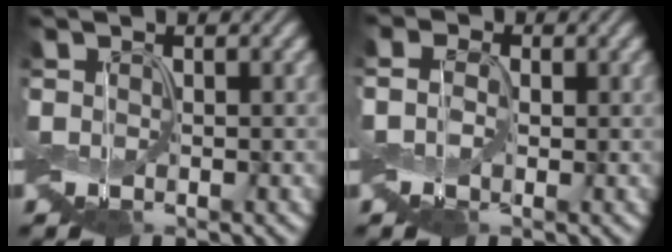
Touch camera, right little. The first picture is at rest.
{"total": 2.7, "force": [0.3, 2.2, 1.5], "torque": [-0.041, 0.012, -0.014]}